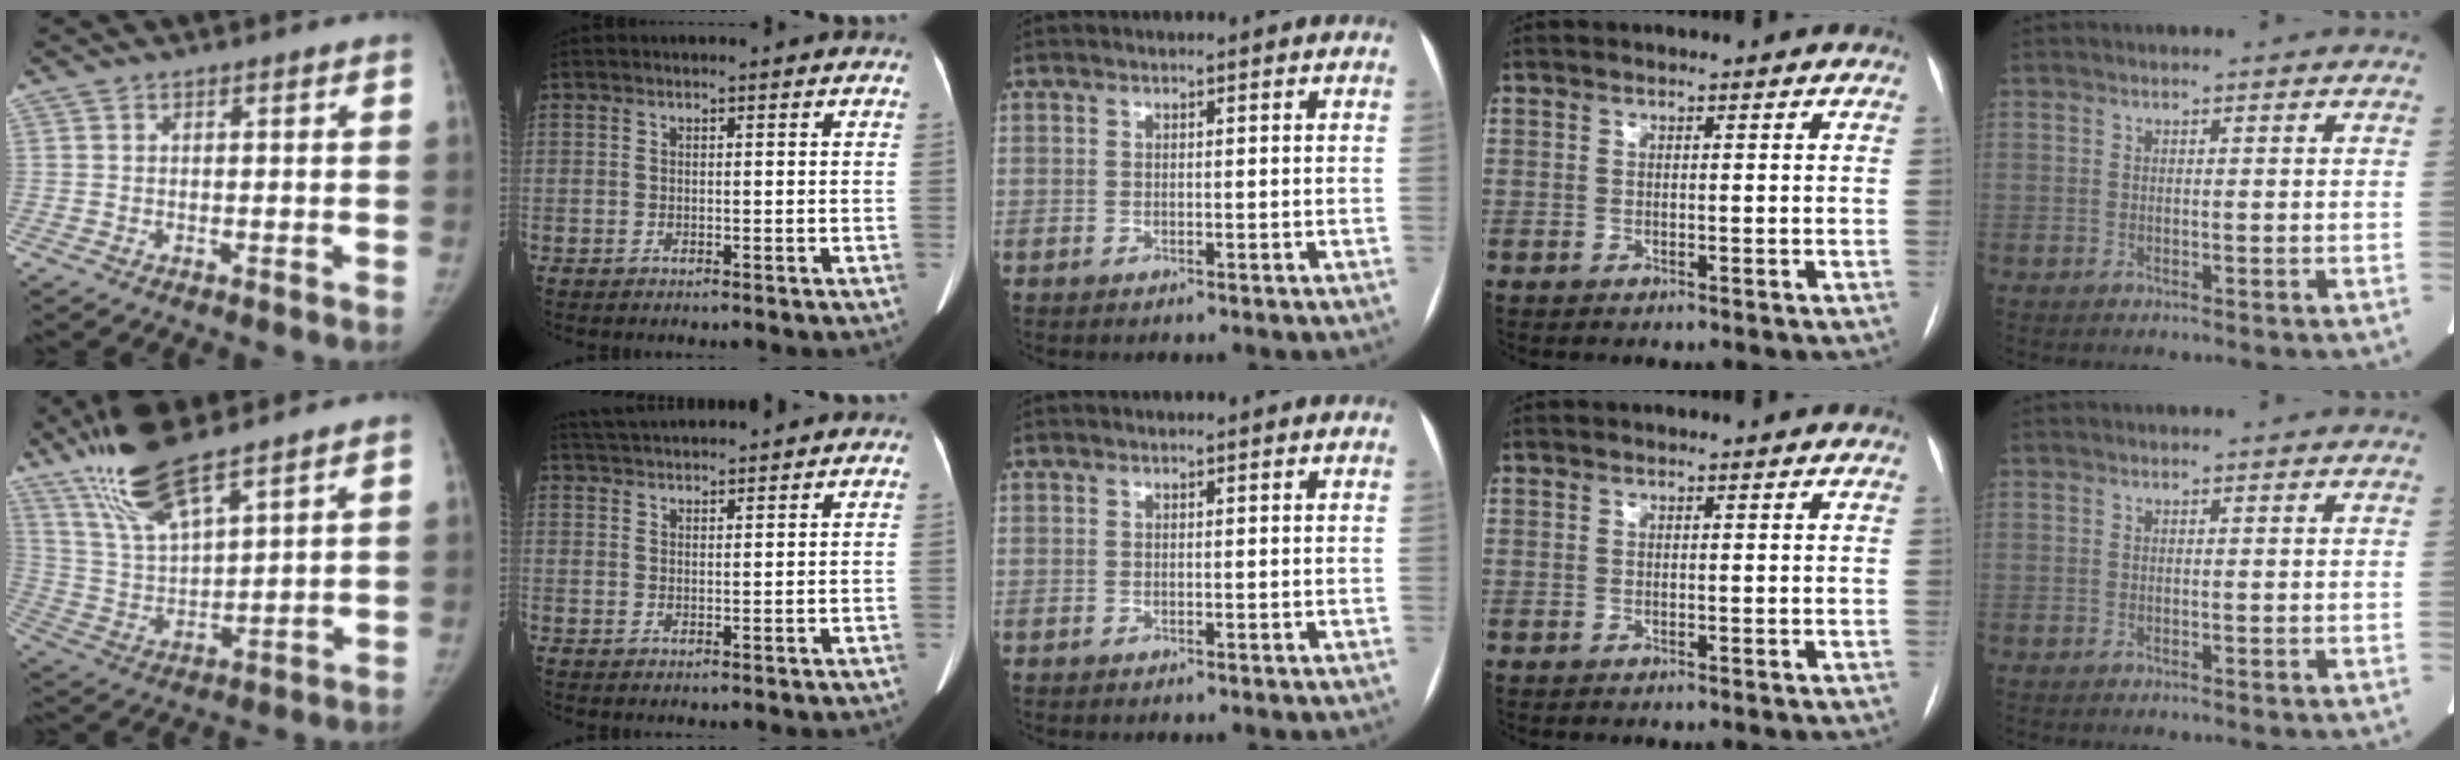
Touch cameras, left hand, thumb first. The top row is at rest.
{"thumb": {"total": 14.4, "force": [10.6, 3.2, 9.3], "torque": [-0.177, -0.044, 0.219]}, "index": {"total": 9.6, "force": [9.1, 0.4, 3.2], "torque": [-0.060, 0.025, 0.140]}}